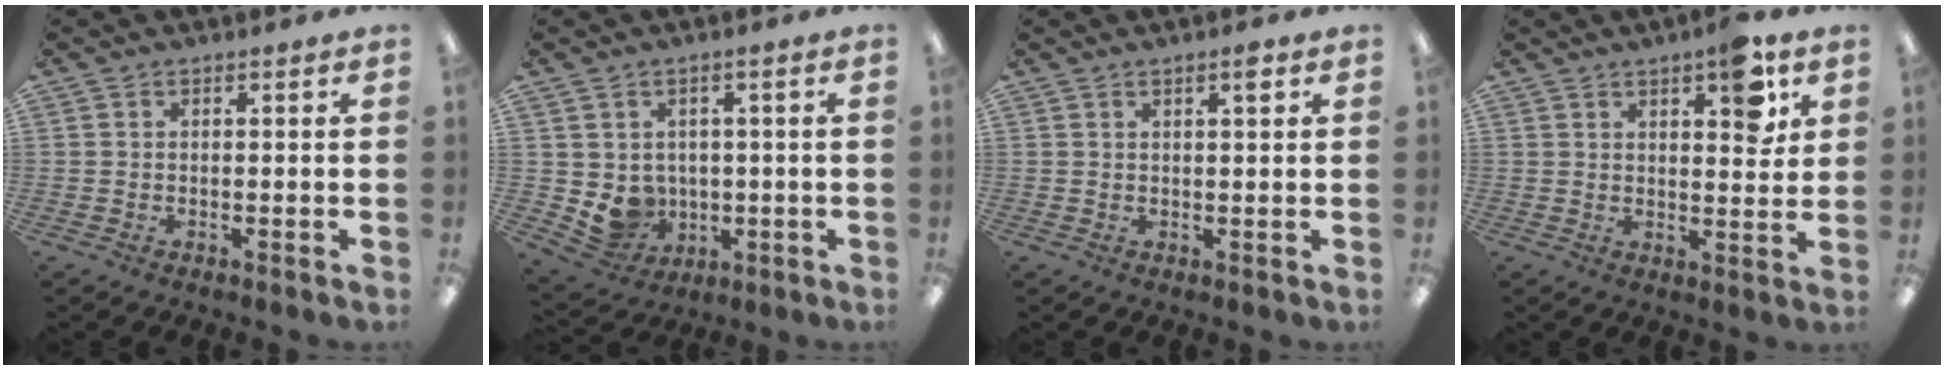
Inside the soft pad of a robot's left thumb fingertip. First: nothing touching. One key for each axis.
{"total": 6.3, "fx": 0.5, "fy": 6.1, "fz": 1.5, "tx": -0.034, "ty": -0.007, "tz": 0.020}
{"total": 2.3, "fx": 1.4, "fy": 0.4, "fz": 1.8, "tx": -0.031, "ty": -0.001, "tz": 0.021}
{"total": 8.4, "fx": 4.9, "fy": 2.9, "fz": 6.3, "tx": -0.068, "ty": -0.026, "tz": 0.073}